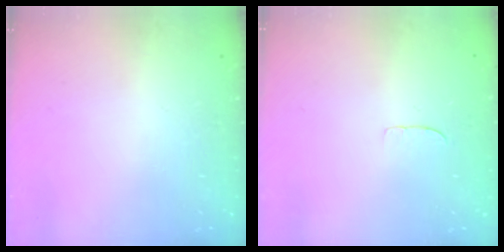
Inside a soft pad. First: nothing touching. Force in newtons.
{"total": 3.2, "press": 3.2, "slide": 0.3}